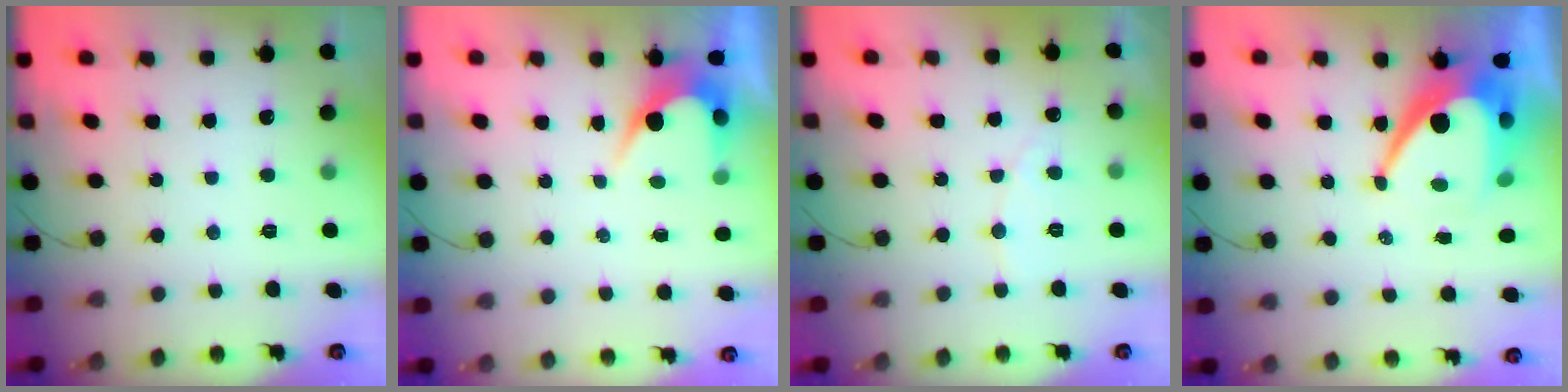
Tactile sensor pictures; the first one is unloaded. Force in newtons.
{"total": 4.0, "press": 4.0, "slide": 0.2}
{"total": 4.3, "press": 4.3, "slide": 0.4}
{"total": 14.6, "press": 14.6, "slide": 1.0}